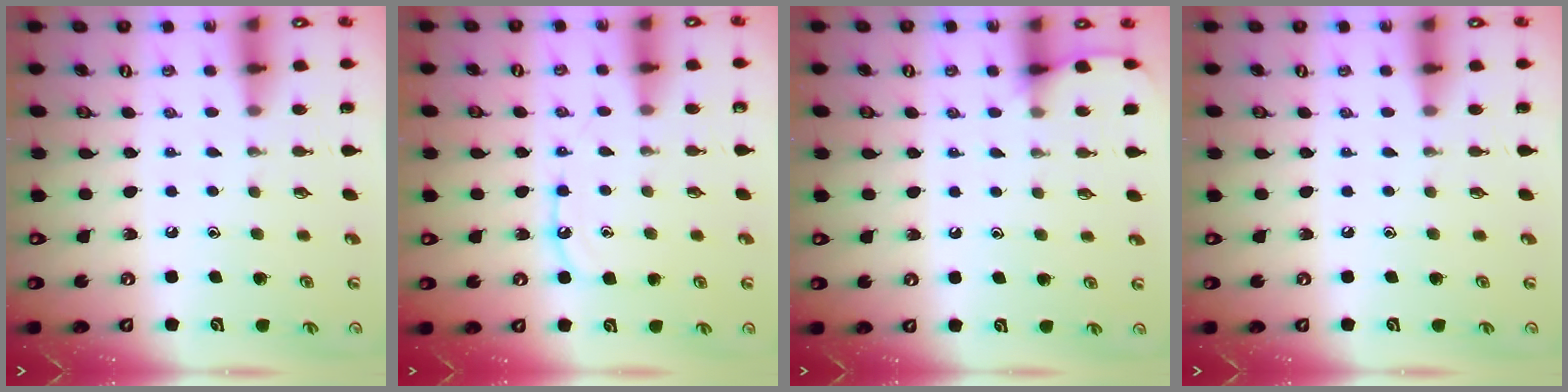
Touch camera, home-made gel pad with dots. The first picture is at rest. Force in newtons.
{"total": 8.3, "press": 8.2, "slide": 0.8}
{"total": 5.0, "press": 5.0, "slide": 0.7}
{"total": 0.0}